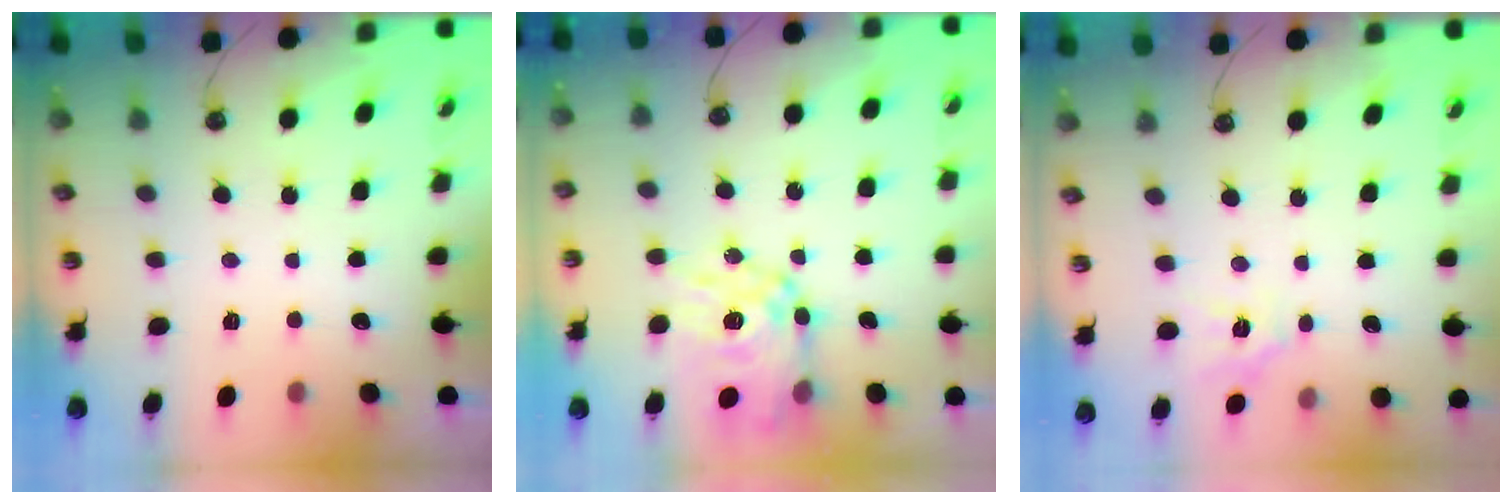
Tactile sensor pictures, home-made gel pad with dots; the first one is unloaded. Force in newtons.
{"total": 15.7, "press": 15.6, "slide": 1.5}
{"total": 7.3, "press": 7.3, "slide": 0.7}